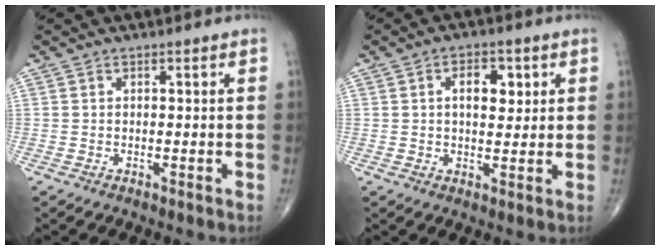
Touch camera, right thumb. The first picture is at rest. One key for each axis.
{"total": 6.2, "fx": 1.7, "fy": 3.5, "fz": 4.8, "tx": -0.051, "ty": -0.004, "tz": 0.024}